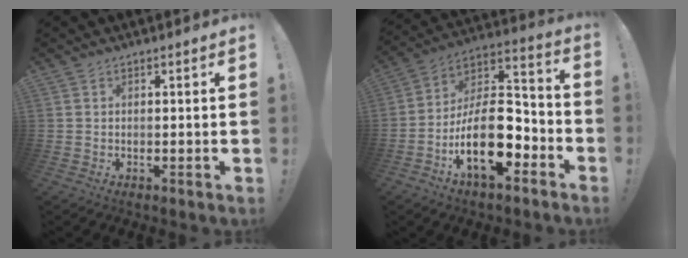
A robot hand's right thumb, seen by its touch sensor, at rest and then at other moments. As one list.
[{"total": 20.8, "force": [-7.6, 10.5, 16.2], "torque": [-0.304, 0.039, -0.120]}]